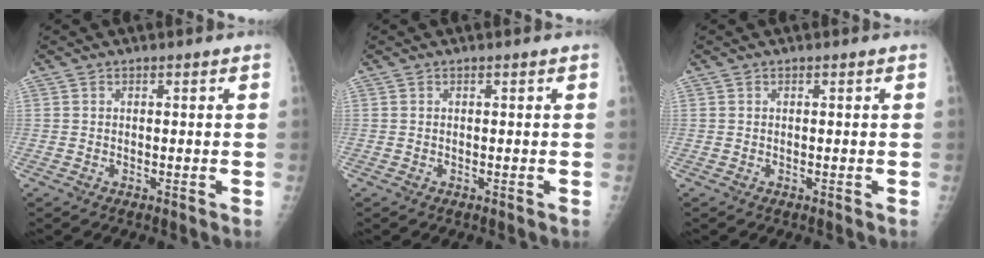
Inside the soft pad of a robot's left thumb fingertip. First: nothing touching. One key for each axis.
{"total": 0.0}
{"total": 0.0}